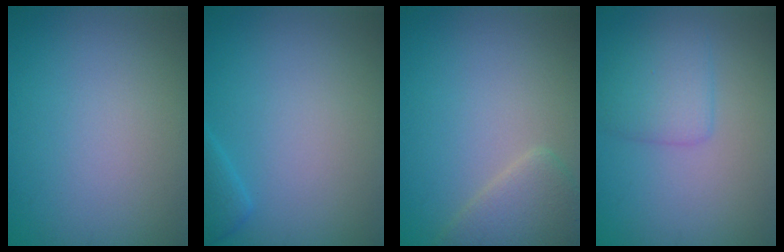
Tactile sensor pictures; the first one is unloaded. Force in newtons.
{"total": 1.6, "press": 1.6, "slide": 0.2}
{"total": 3.4, "press": 3.4, "slide": 0.2}
{"total": 2.8, "press": 2.8, "slide": 0.2}